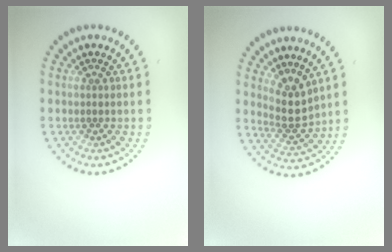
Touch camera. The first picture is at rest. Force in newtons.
{"total": 2.7, "press": 2.1, "slide": 1.6}